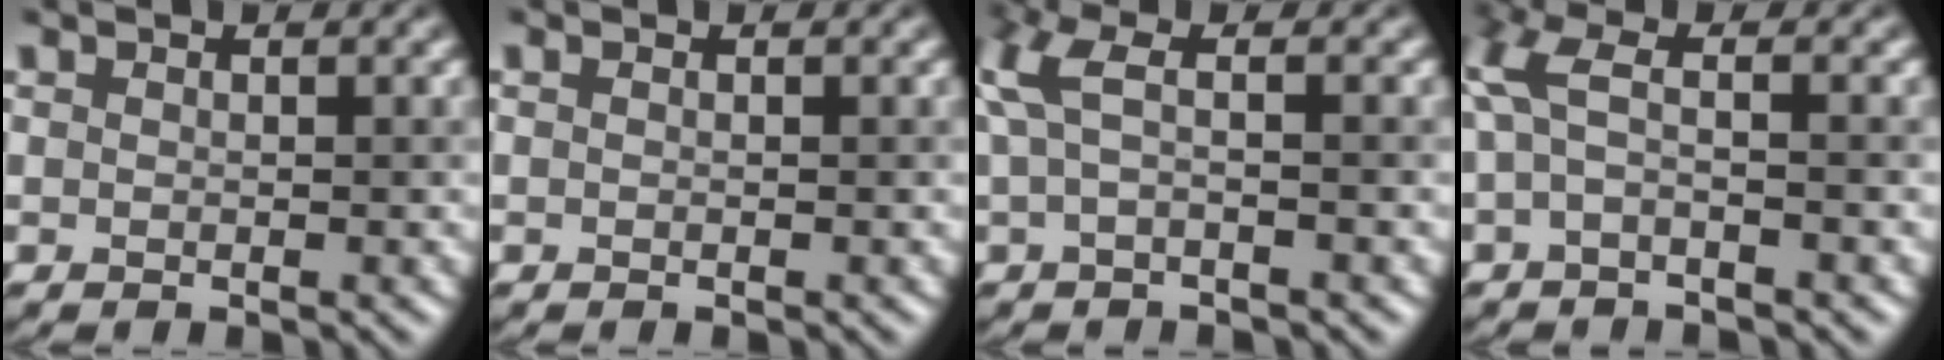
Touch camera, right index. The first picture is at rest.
{"total": 0.0}
{"total": 3.4, "force": [0.5, 0.9, 3.2], "torque": [-0.077, 0.010, 0.004]}
{"total": 3.4, "force": [0.0, 0.9, 3.3], "torque": [-0.079, 0.007, -0.008]}